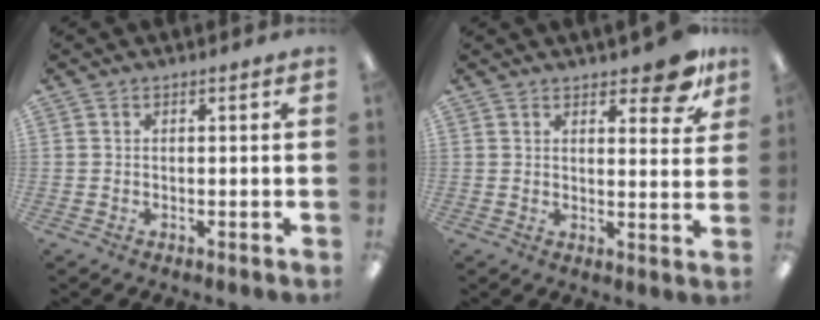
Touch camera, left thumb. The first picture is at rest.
{"total": 9.5, "force": [7.1, 3.2, 5.3], "torque": [-0.049, -0.048, 0.118]}